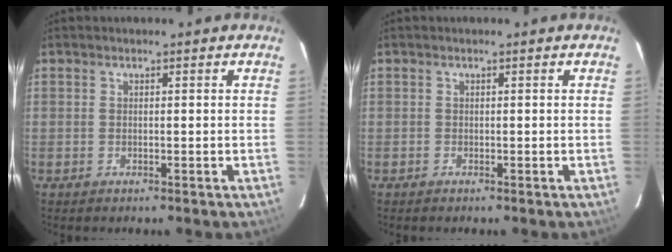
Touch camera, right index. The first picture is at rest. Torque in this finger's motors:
{"motor_torque": [-0.02, 0.03, -0.04, 0.01]}